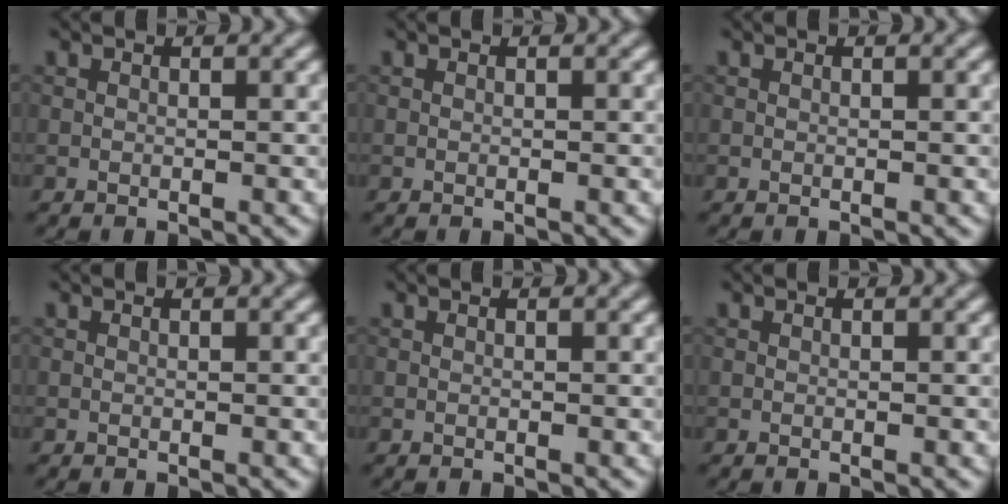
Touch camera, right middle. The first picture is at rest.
{"total": 0.0}
{"total": 0.0}
{"total": 0.0}
{"total": 0.0}
{"total": 0.0}